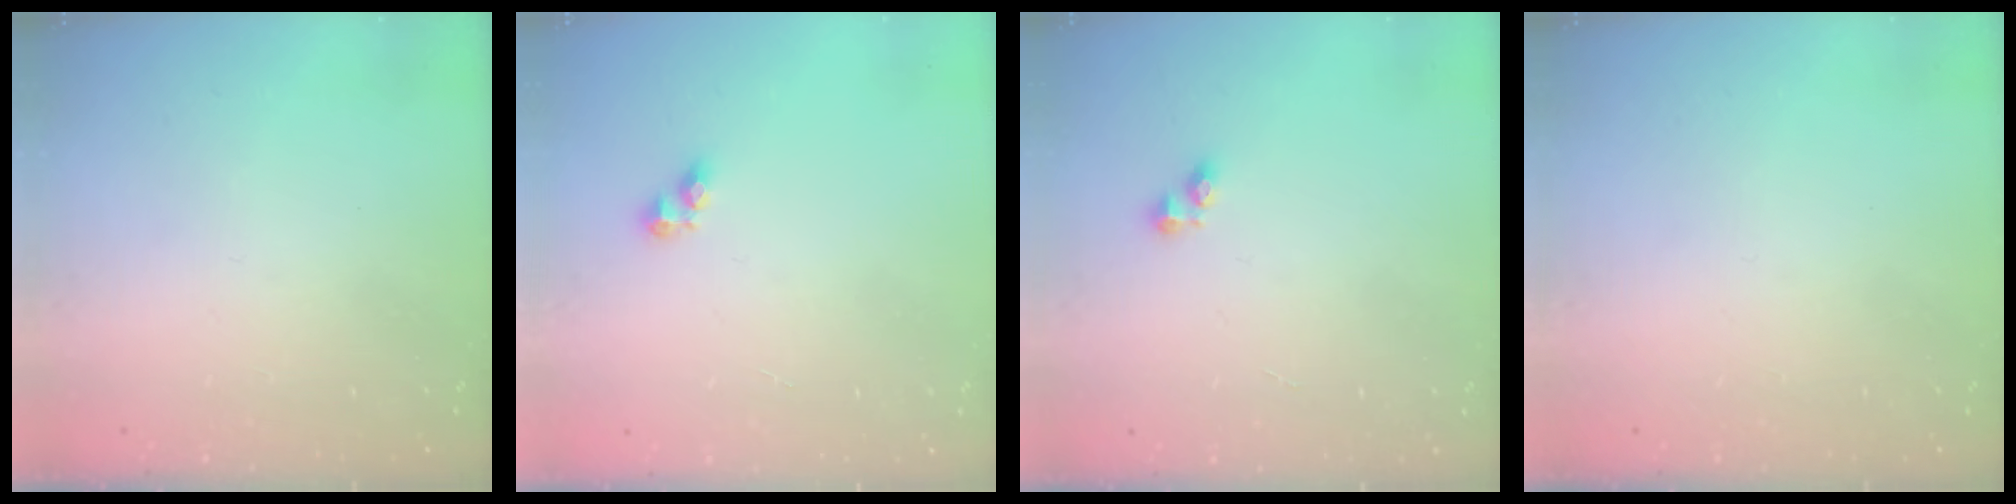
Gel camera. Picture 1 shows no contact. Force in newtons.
{"total": 3.5, "press": 3.5, "slide": 0.4}
{"total": 2.6, "press": 2.6, "slide": 0.4}
{"total": 0.0}